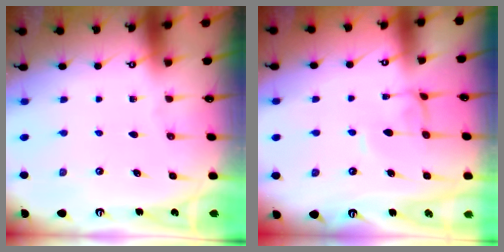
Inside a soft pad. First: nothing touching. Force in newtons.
{"total": 1.8, "press": 1.7, "slide": 0.3}